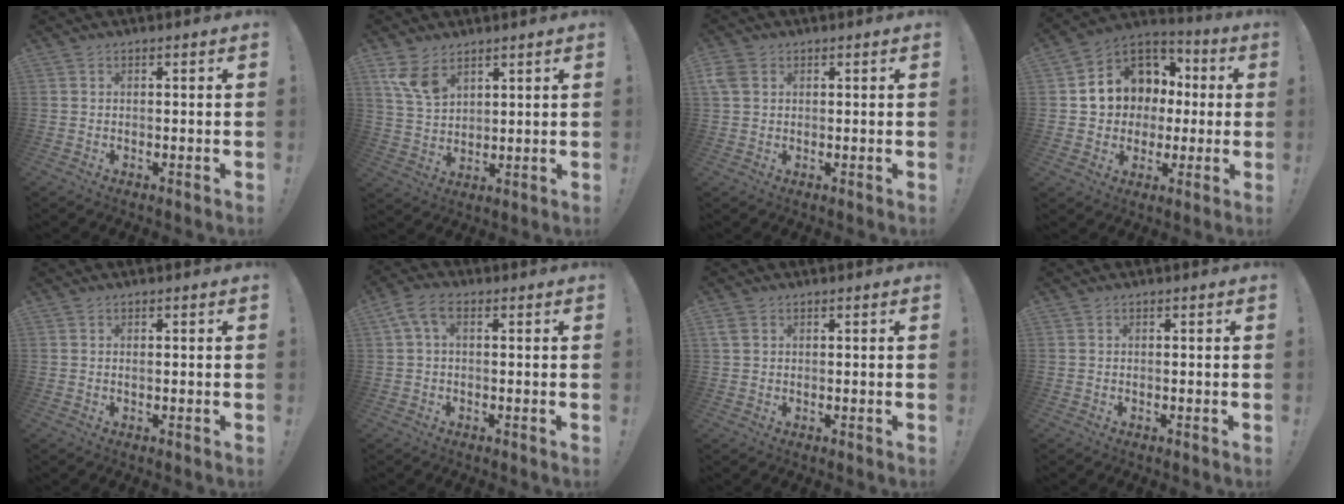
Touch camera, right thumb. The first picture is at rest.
{"total": 8.4, "force": [5.4, 4.8, 4.2], "torque": [-0.072, -0.023, 0.107]}
{"total": 4.4, "force": [1.8, 3.3, 2.3], "torque": [-0.051, 0.003, 0.036]}
{"total": 12.3, "force": [2.1, 11.2, 4.6], "torque": [-0.060, -0.009, 0.060]}
{"total": 0.0}
{"total": 5.5, "force": [1.2, 2.8, 4.6], "torque": [-0.096, 0.007, 0.026]}
{"total": 2.6, "force": [1.3, 1.8, 1.4], "torque": [-0.033, 0.007, 0.027]}
{"total": 0.0}